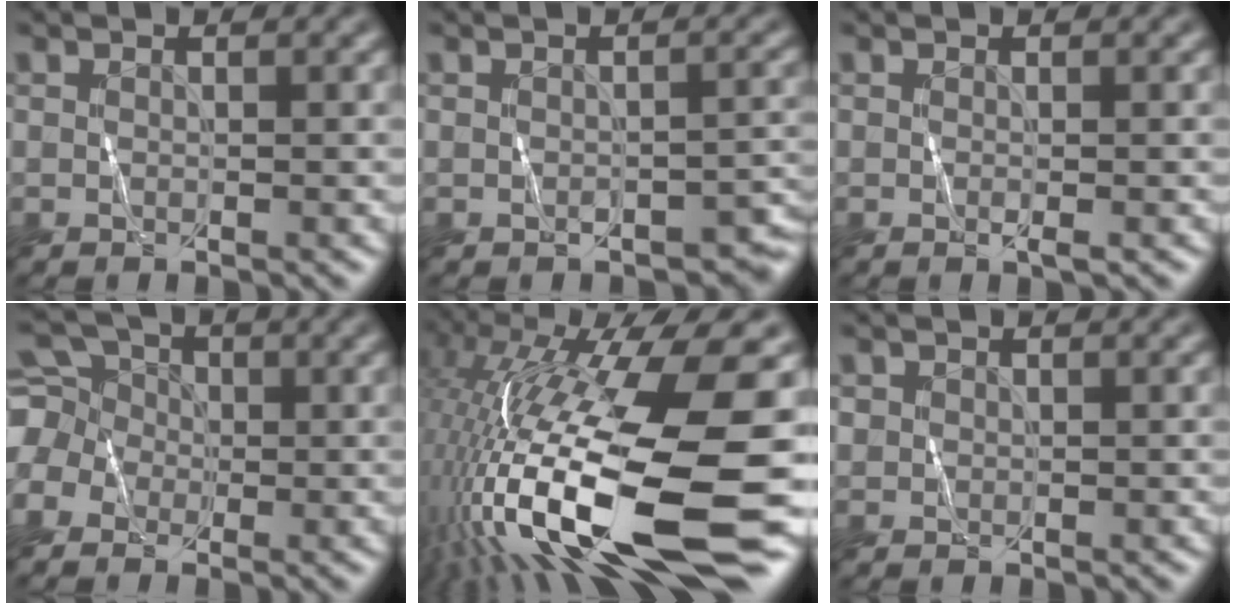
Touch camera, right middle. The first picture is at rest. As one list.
[{"total": 2.0, "force": [-1.0, 1.2, 1.3], "torque": [-0.016, -0.004, -0.009]}, {"total": 0.7, "force": [0.1, 0.1, 0.7], "torque": [-0.013, -0.002, 0.001]}, {"total": 7.3, "force": [-1.0, 6.3, 3.5], "torque": [-0.088, 0.028, -0.064]}, {"total": 19.0, "force": [-4.2, 5.0, 17.9], "torque": [-0.346, 0.012, -0.079]}, {"total": 0.7, "force": [0.1, 0.6, 0.0], "torque": [0.005, -0.001, 0.002]}]